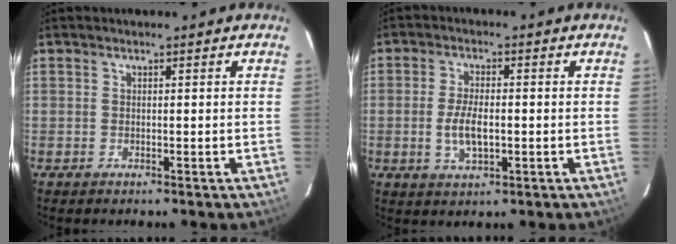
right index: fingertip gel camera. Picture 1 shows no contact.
{"total": 6.0, "force": [-1.0, 2.6, 5.3], "torque": [-0.107, -0.005, -0.016]}